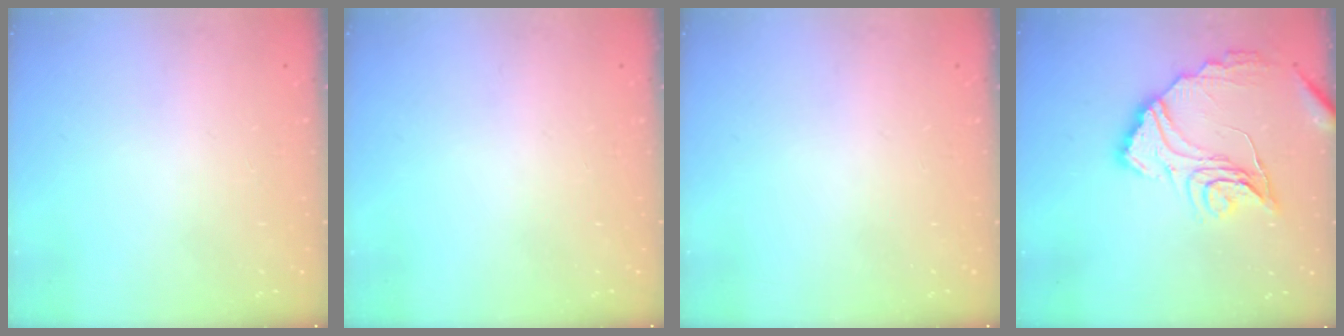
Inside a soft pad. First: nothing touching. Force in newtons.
{"total": 0.0}
{"total": 0.0}
{"total": 16.8, "press": 16.8, "slide": 1.4}